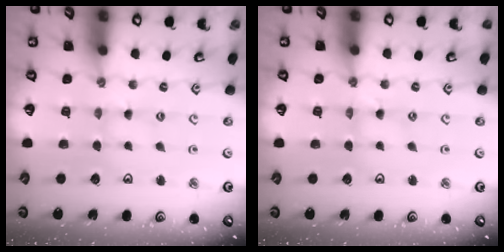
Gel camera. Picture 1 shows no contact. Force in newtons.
{"total": 0.0}